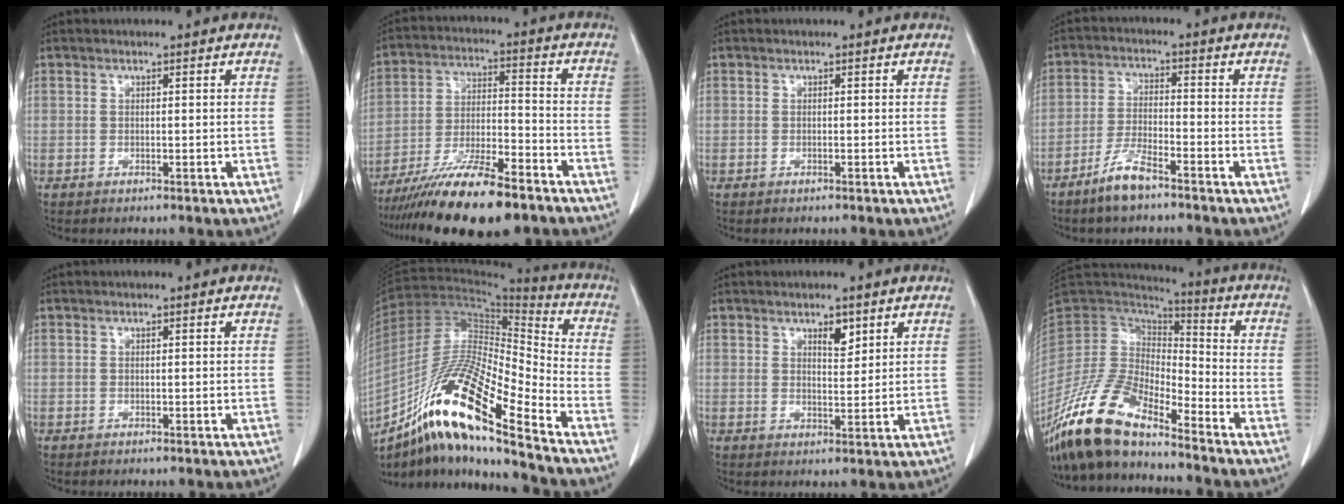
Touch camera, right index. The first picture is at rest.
{"total": 15.8, "force": [-11.9, 2.5, 10.0], "torque": [-0.182, -0.024, -0.208]}
{"total": 0.0}
{"total": 5.9, "force": [-4.4, 1.0, 3.8], "torque": [-0.085, -0.007, -0.085]}
{"total": 0.0}
{"total": 20.0, "force": [-12.6, 1.8, 15.4], "torque": [-0.303, -0.021, -0.226]}
{"total": 3.0, "force": [1.9, 1.1, 2.1], "torque": [-0.034, -0.005, 0.033]}
{"total": 15.3, "force": [-12.2, 4.1, 8.2], "torque": [-0.171, 0.005, -0.234]}